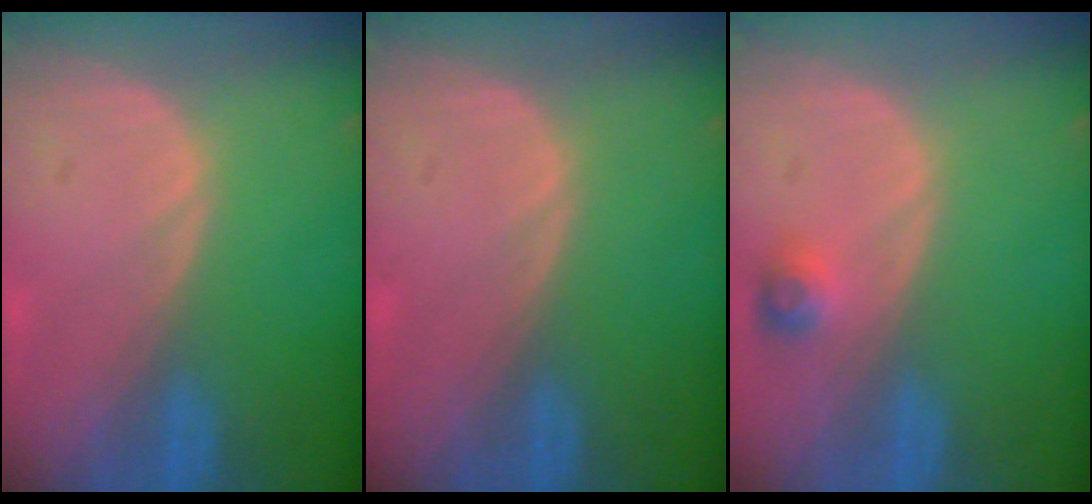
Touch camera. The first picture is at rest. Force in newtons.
{"total": 0.0}
{"total": 2.3, "press": 2.2, "slide": 0.7}